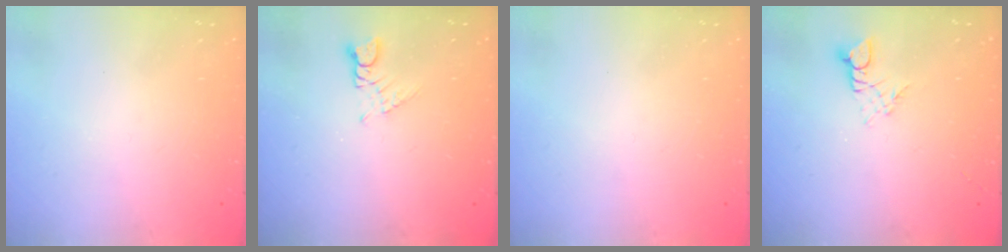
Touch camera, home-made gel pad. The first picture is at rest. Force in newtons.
{"total": 1.6, "press": 1.6, "slide": 0.2}
{"total": 0.0}
{"total": 2.7, "press": 2.7, "slide": 0.4}